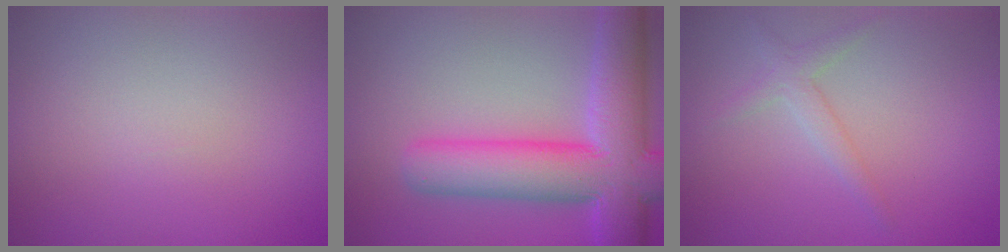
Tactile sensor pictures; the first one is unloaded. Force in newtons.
{"total": 10.4, "press": 10.4, "slide": 0.4}
{"total": 1.8, "press": 1.8, "slide": 0.1}